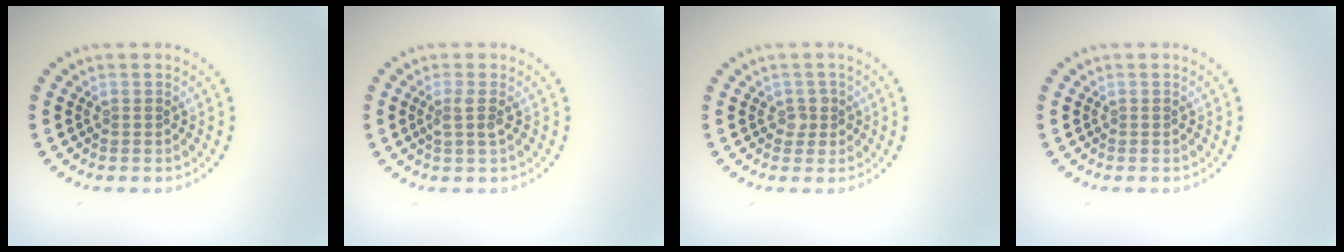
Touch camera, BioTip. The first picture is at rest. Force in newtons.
{"total": 1.5, "press": 1.1, "slide": 0.9}
{"total": 1.3, "press": 1.1, "slide": 0.7}
{"total": 0.0}